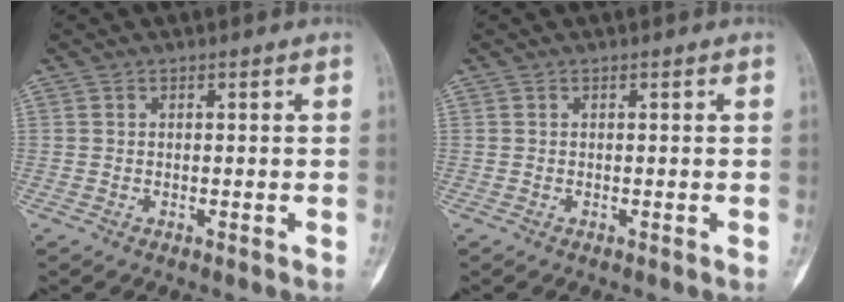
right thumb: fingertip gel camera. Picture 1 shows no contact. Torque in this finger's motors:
{"motor_torque": [0.01, 0.00, 0.02, -0.01, 0.00]}